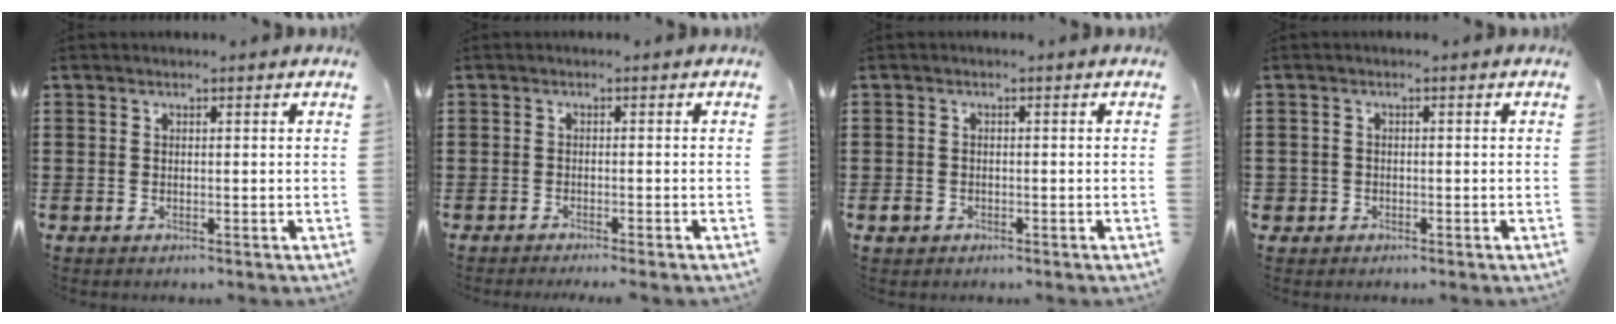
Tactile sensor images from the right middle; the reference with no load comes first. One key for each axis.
{"total": 0.9, "fx": -0.9, "fy": -0.1, "fz": 0.1, "tx": -0.002, "ty": -0.001, "tz": -0.019}
{"total": 1.4, "fx": -0.8, "fy": 1.1, "fz": 0.3, "tx": -0.016, "ty": -0.002, "tz": -0.020}
{"total": 1.4, "fx": -0.6, "fy": 1.2, "fz": 0.0, "tx": -0.005, "ty": 0.002, "tz": -0.016}